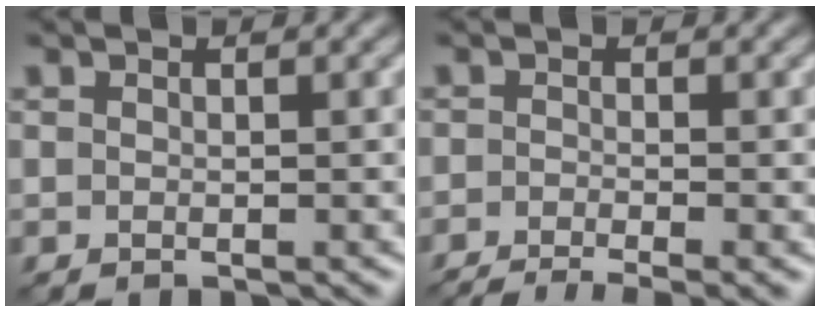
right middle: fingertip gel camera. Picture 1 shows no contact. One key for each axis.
{"total": 4.7, "fx": -3.3, "fy": 0.9, "fz": 3.2, "tx": -0.044, "ty": -0.010, "tz": -0.062}